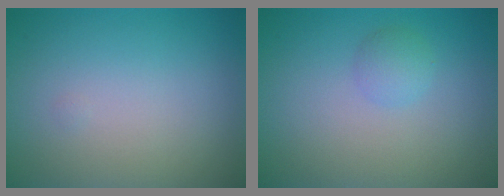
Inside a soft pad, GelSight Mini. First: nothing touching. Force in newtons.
{"total": 1.3, "press": 1.3, "slide": 0.0}